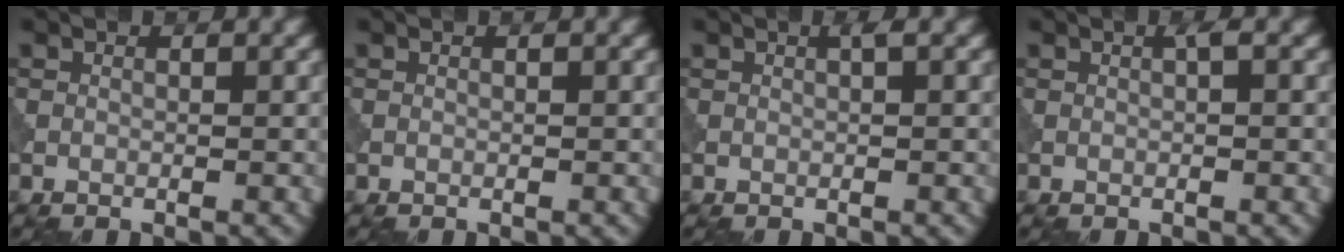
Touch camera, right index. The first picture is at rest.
{"total": 0.0}
{"total": 0.7, "force": [0.2, 0.0, 0.6], "torque": [-0.012, 0.006, 0.003]}
{"total": 0.7, "force": [0.2, 0.0, 0.6], "torque": [-0.013, 0.005, 0.003]}